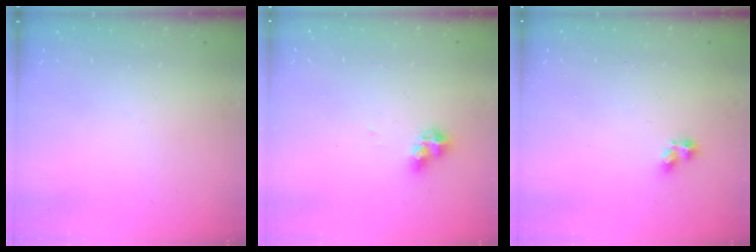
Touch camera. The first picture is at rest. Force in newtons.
{"total": 6.4, "press": 6.4, "slide": 0.3}
{"total": 3.5, "press": 3.3, "slide": 1.2}